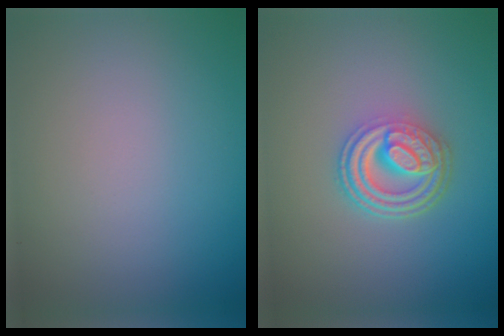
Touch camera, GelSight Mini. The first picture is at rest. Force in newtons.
{"total": 4.8, "press": 3.6, "slide": 3.1}